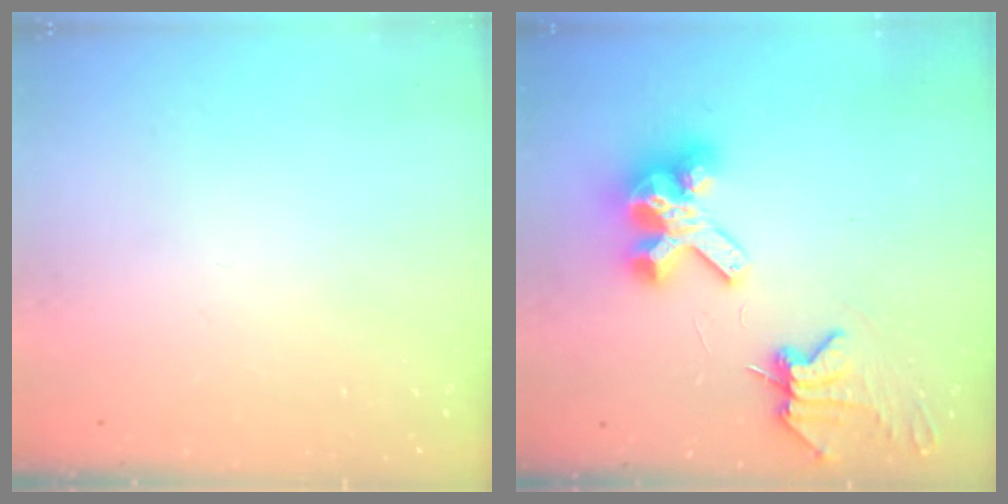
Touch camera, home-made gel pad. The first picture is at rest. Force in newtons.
{"total": 9.9, "press": 9.8, "slide": 1.1}